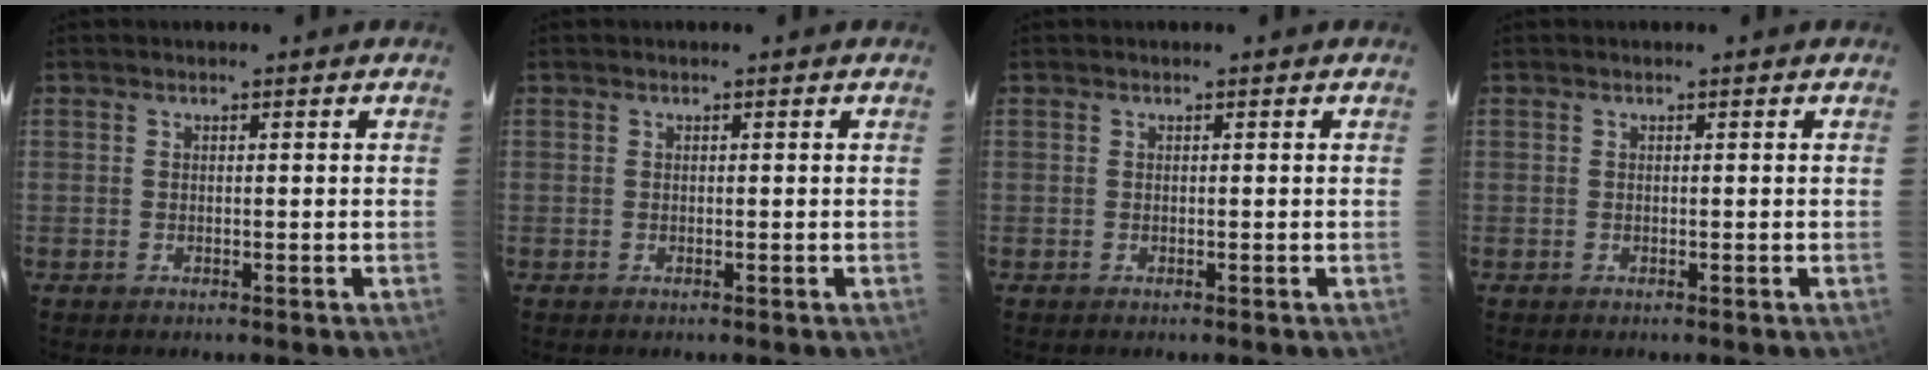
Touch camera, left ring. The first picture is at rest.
{"total": 0.0}
{"total": 0.0}
{"total": 0.0}